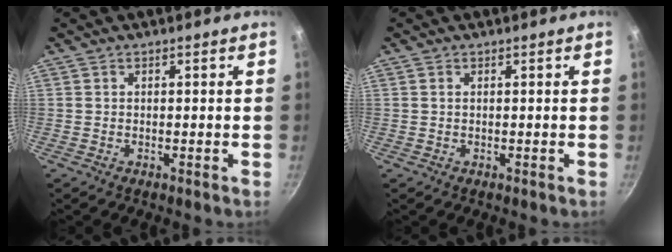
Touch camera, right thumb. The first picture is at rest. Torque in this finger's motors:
{"motor_torque": [-0.30, -0.03, 0.01, 0.52, 0.01]}